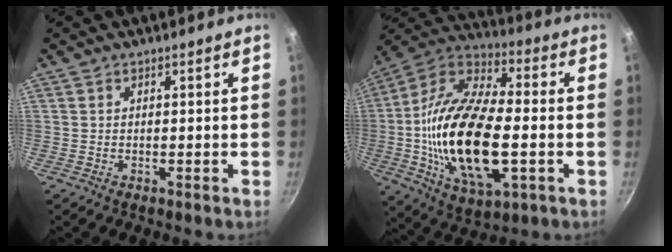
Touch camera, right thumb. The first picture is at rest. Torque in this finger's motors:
{"motor_torque": [-0.45, 2.01, 2.29, -0.48, 0.52]}